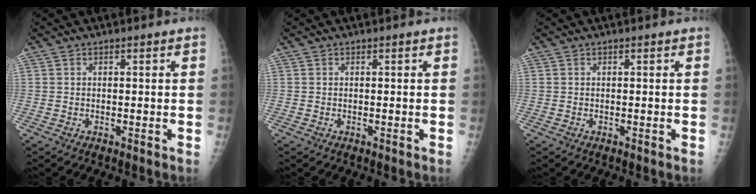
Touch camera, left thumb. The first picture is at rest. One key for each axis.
{"total": 0.0}
{"total": 0.0}